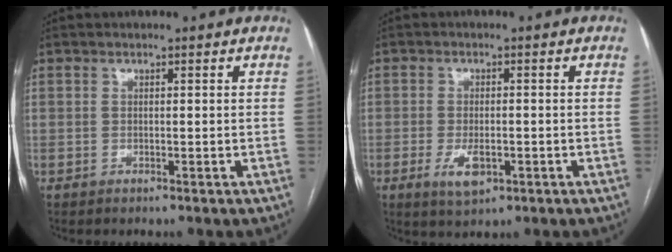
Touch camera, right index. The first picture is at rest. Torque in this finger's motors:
{"motor_torque": [0.77, -0.14, 0.39, 0.07]}